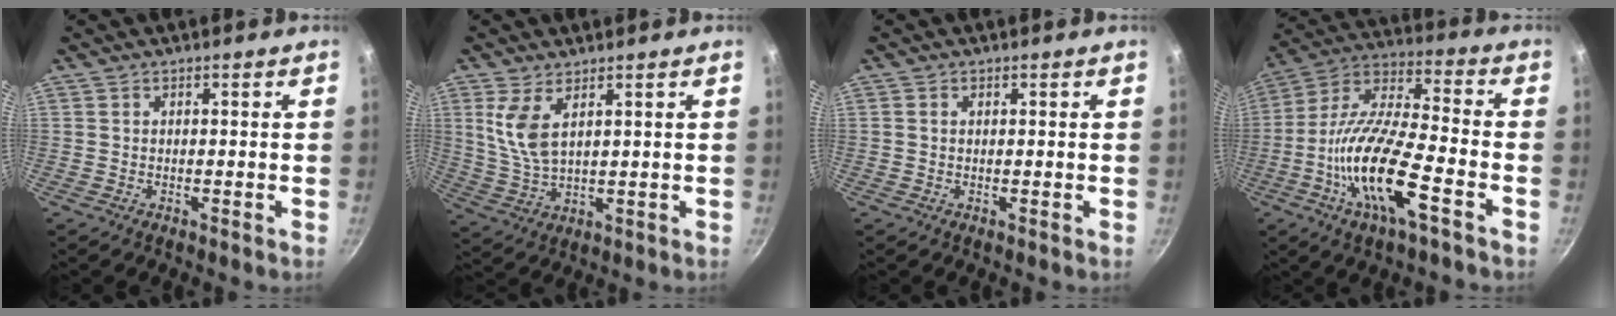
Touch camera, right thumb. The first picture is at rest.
{"total": 7.4, "force": [3.1, 3.3, 5.8], "torque": [-0.116, -0.026, 0.069]}
{"total": 0.7, "force": [0.2, 0.5, 0.4], "torque": [-0.007, 0.004, 0.003]}
{"total": 18.3, "force": [-6.7, 5.6, 16.0], "torque": [-0.307, 0.034, -0.143]}